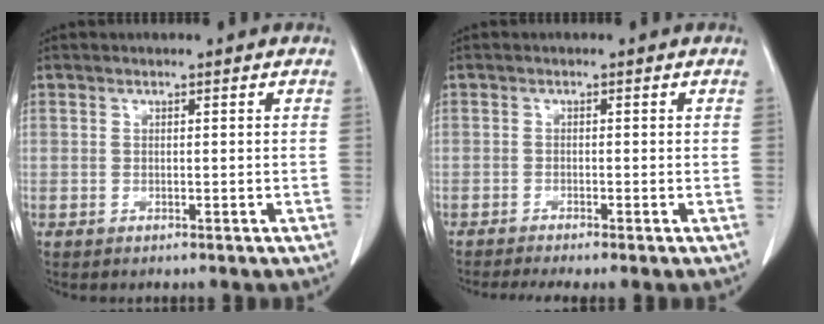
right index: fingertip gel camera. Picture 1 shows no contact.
{"total": 3.6, "force": [-2.8, 0.0, 2.2], "torque": [-0.032, -0.007, -0.048]}